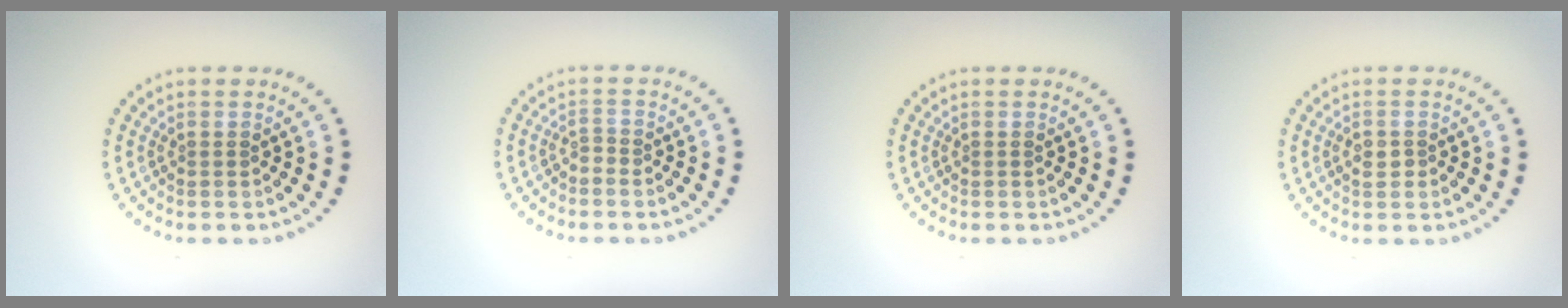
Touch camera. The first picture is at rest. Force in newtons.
{"total": 0.5, "press": 0.2, "slide": 0.5}
{"total": 0.0}
{"total": 1.2, "press": 1.2, "slide": 0.4}